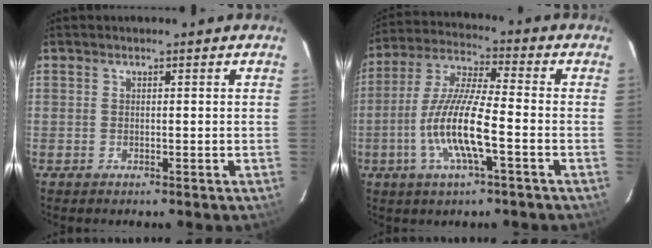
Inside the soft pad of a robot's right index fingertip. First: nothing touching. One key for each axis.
{"total": 12.6, "fx": -4.1, "fy": 1.9, "fz": 11.8, "tx": -0.244, "ty": -0.005, "tz": -0.082}